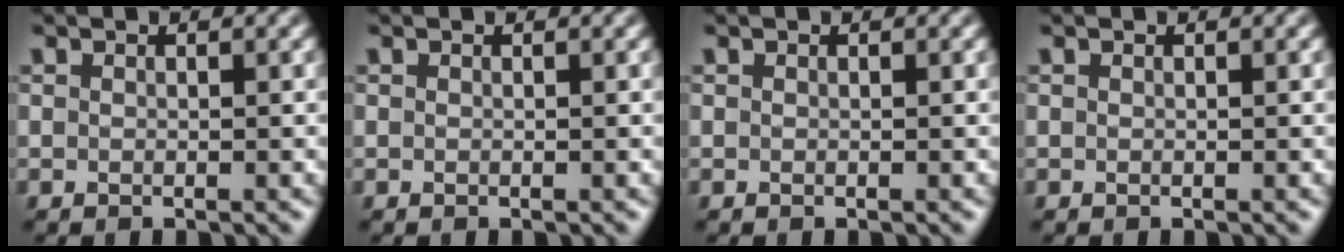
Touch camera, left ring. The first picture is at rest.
{"total": 0.0}
{"total": 0.0}
{"total": 0.0}